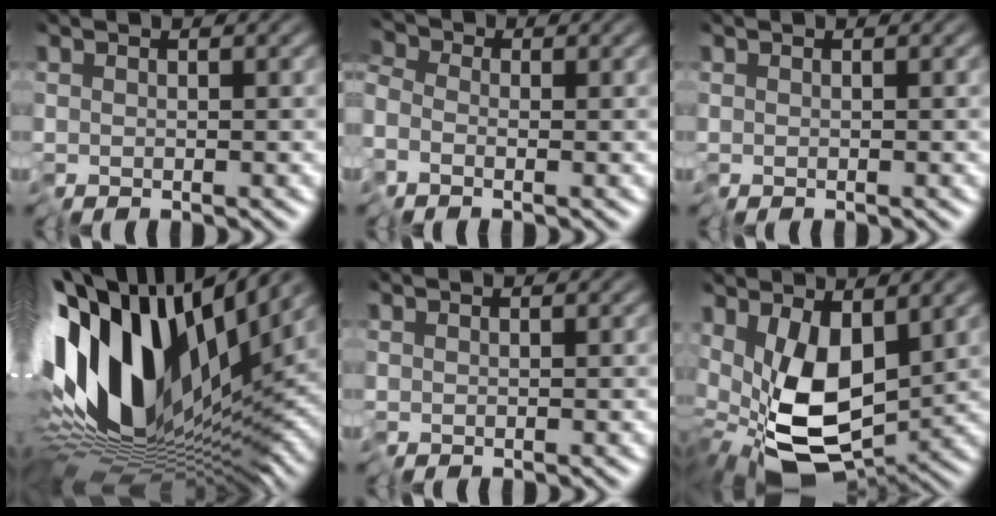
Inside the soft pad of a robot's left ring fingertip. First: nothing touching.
{"total": 2.9, "force": [-1.6, 2.2, 1.1], "torque": [-0.027, -0.002, -0.037]}
{"total": 0.0}
{"total": 16.9, "force": [2.7, 7.5, 14.9], "torque": [-0.285, 0.008, 0.035]}
{"total": 0.0}
{"total": 10.2, "force": [-0.4, 5.2, 8.8], "torque": [-0.176, -0.027, -0.011]}